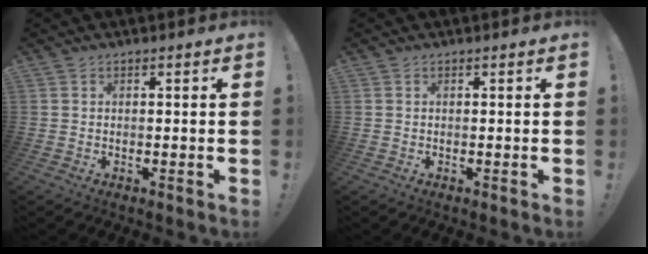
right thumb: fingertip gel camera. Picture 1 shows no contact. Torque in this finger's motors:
{"motor_torque": [-0.01, 0.01, 0.00, 0.00, 0.00]}